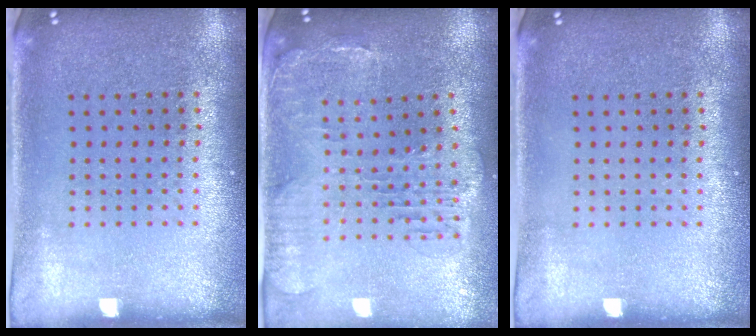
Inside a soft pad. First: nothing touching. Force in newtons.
{"total": 1.4, "press": 1.4, "slide": 0.4}
{"total": 0.0}